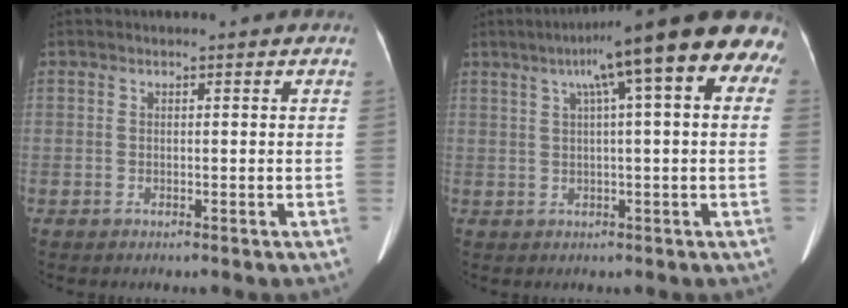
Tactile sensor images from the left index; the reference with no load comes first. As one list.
[{"total": 16.1, "force": [8.0, 2.1, 13.8], "torque": [-0.195, 0.047, 0.099]}]